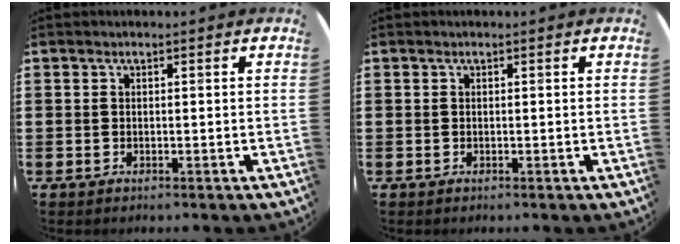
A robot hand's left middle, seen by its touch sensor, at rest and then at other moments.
{"total": 0.0}